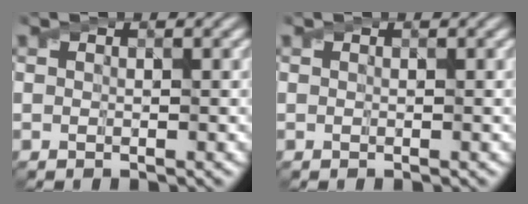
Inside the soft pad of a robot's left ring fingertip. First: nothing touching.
{"total": 0.0}